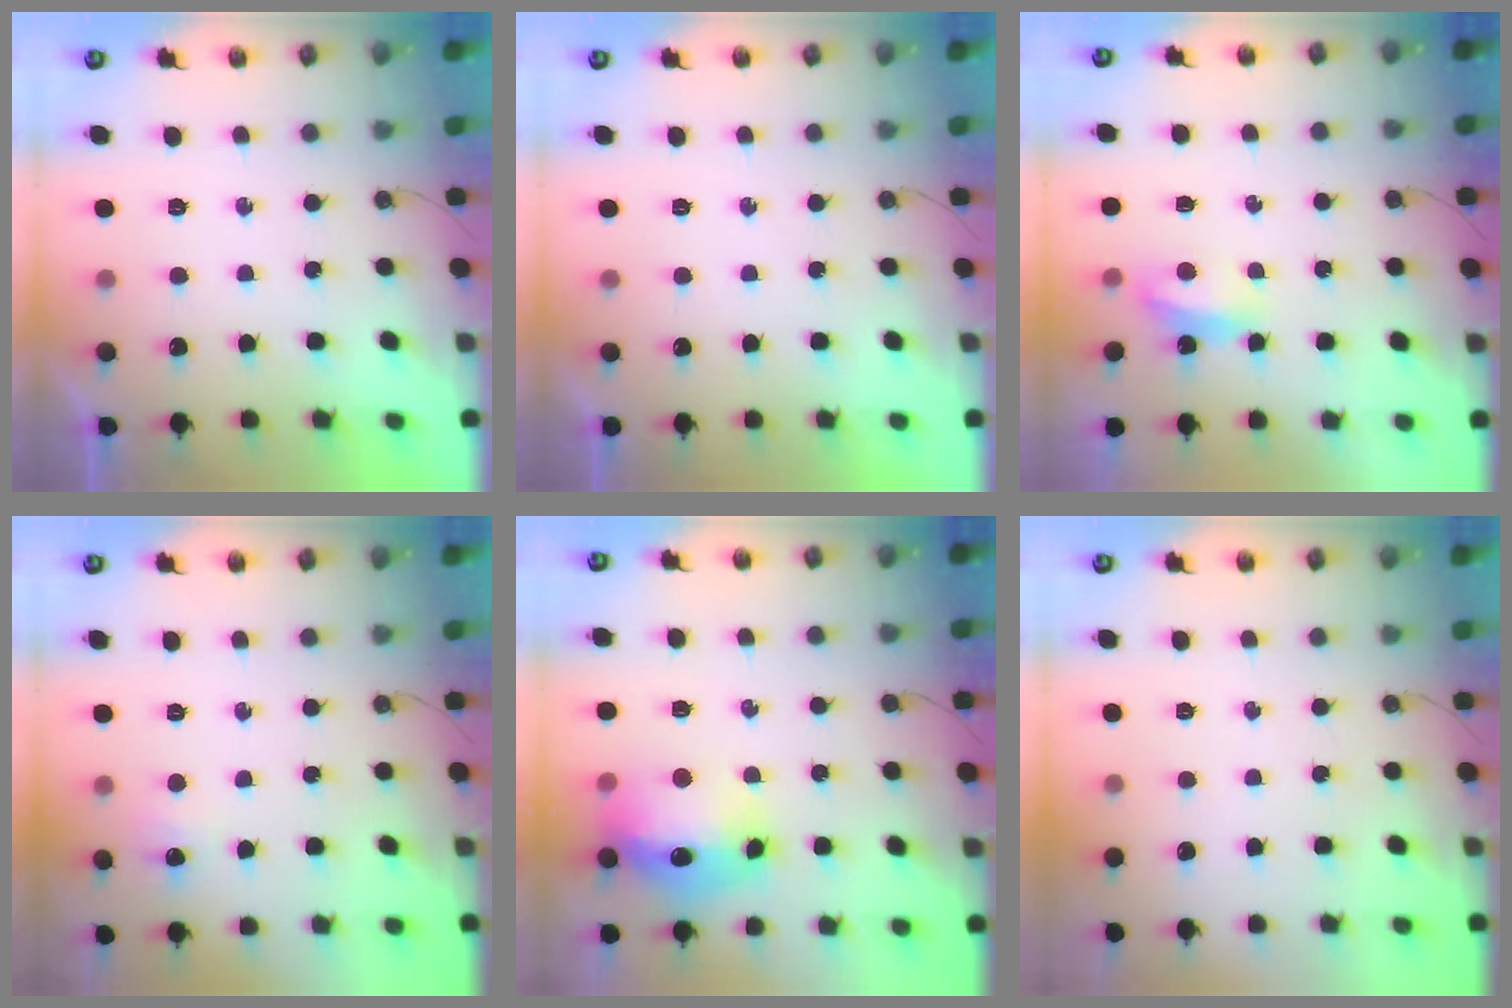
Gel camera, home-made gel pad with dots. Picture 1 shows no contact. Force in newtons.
{"total": 0.0}
{"total": 5.0, "press": 4.9, "slide": 0.6}
{"total": 4.7, "press": 4.6, "slide": 0.6}
{"total": 15.7, "press": 15.6, "slide": 1.5}
{"total": 0.0}